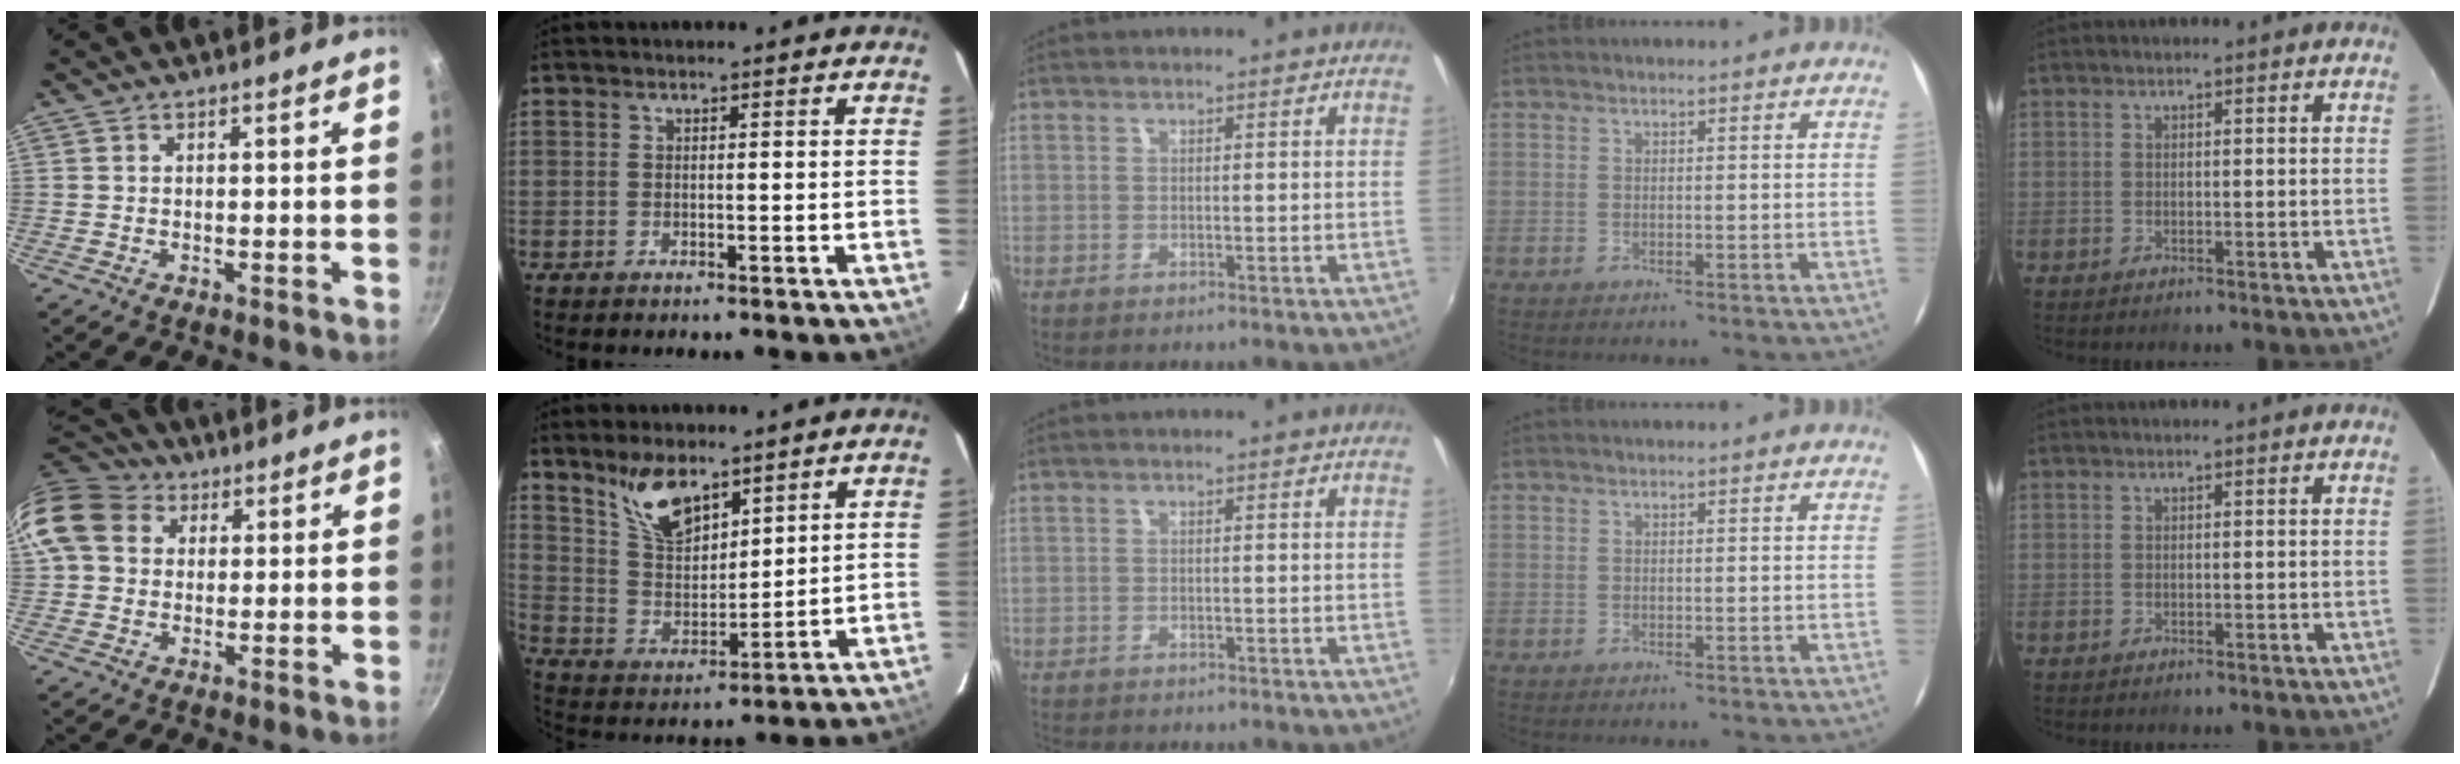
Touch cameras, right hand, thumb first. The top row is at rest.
{"thumb": {"total": 12.9, "force": [4.2, 10.4, 6.3], "torque": [-0.111, 0.016, 0.064]}, "index": {"total": 10.4, "force": [7.3, 4.6, 5.8], "torque": [-0.107, 0.007, 0.148]}, "middle": {"total": 3.3, "force": [-3.1, 0.7, 1.0], "torque": [-0.028, -0.014, -0.050]}}